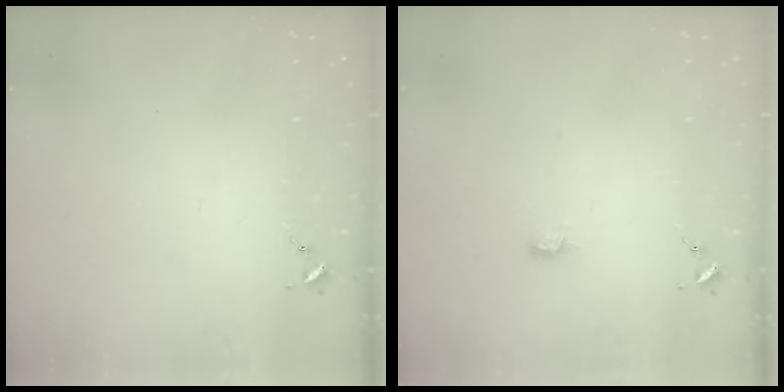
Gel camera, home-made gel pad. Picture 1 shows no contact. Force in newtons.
{"total": 4.1, "press": 4.0, "slide": 0.4}